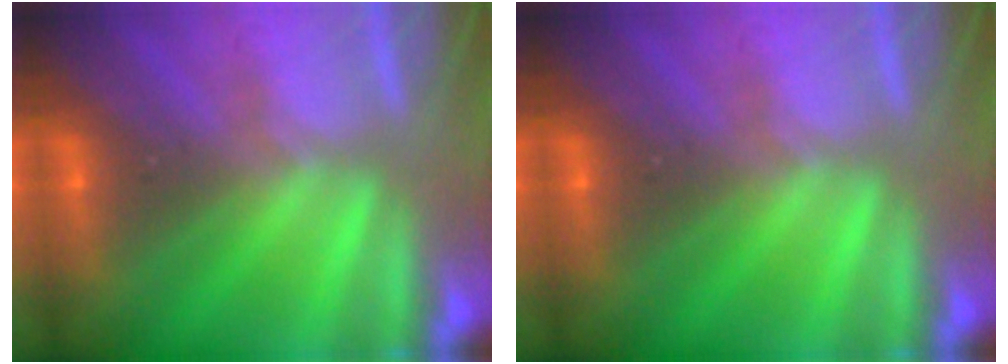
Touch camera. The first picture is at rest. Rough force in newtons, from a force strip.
{"total": 0.0}